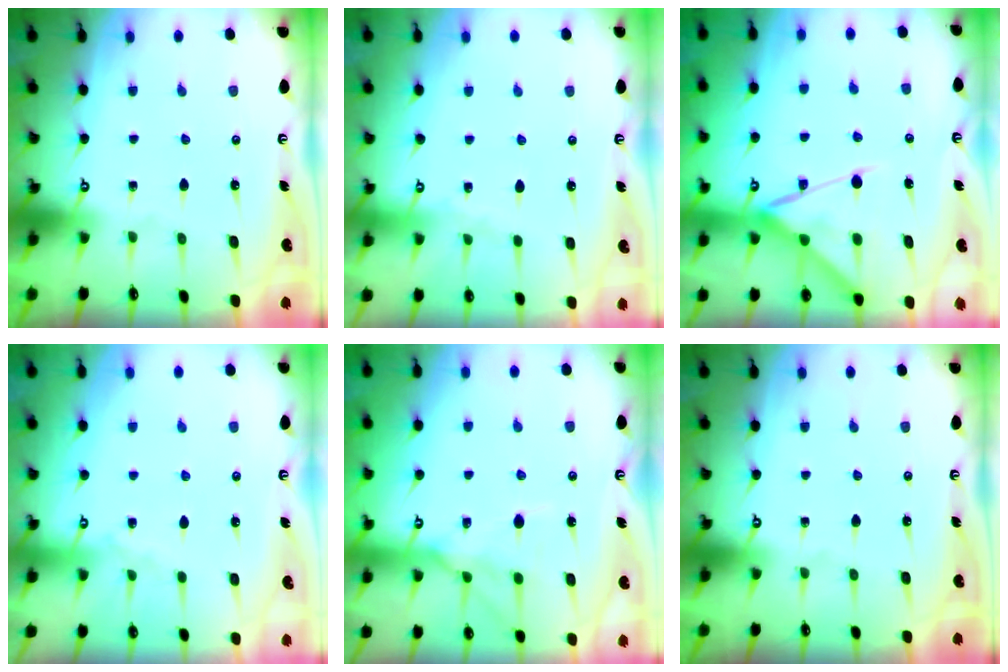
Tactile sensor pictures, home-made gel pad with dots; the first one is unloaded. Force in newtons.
{"total": 2.2, "press": 2.2, "slide": 0.3}
{"total": 13.5, "press": 13.5, "slide": 1.2}
{"total": 2.8, "press": 2.8, "slide": 0.5}
{"total": 12.2, "press": 12.1, "slide": 1.2}
{"total": 0.0}